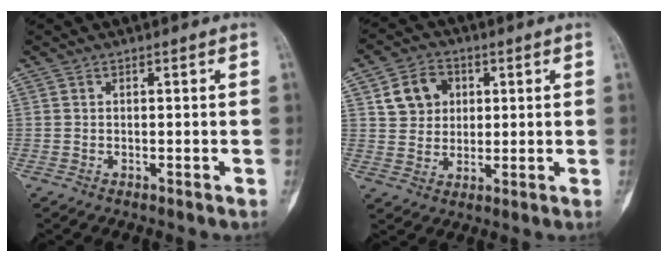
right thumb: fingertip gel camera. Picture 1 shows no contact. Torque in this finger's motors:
{"motor_torque": [-0.02, 1.05, 0.21, -0.16, -0.01]}